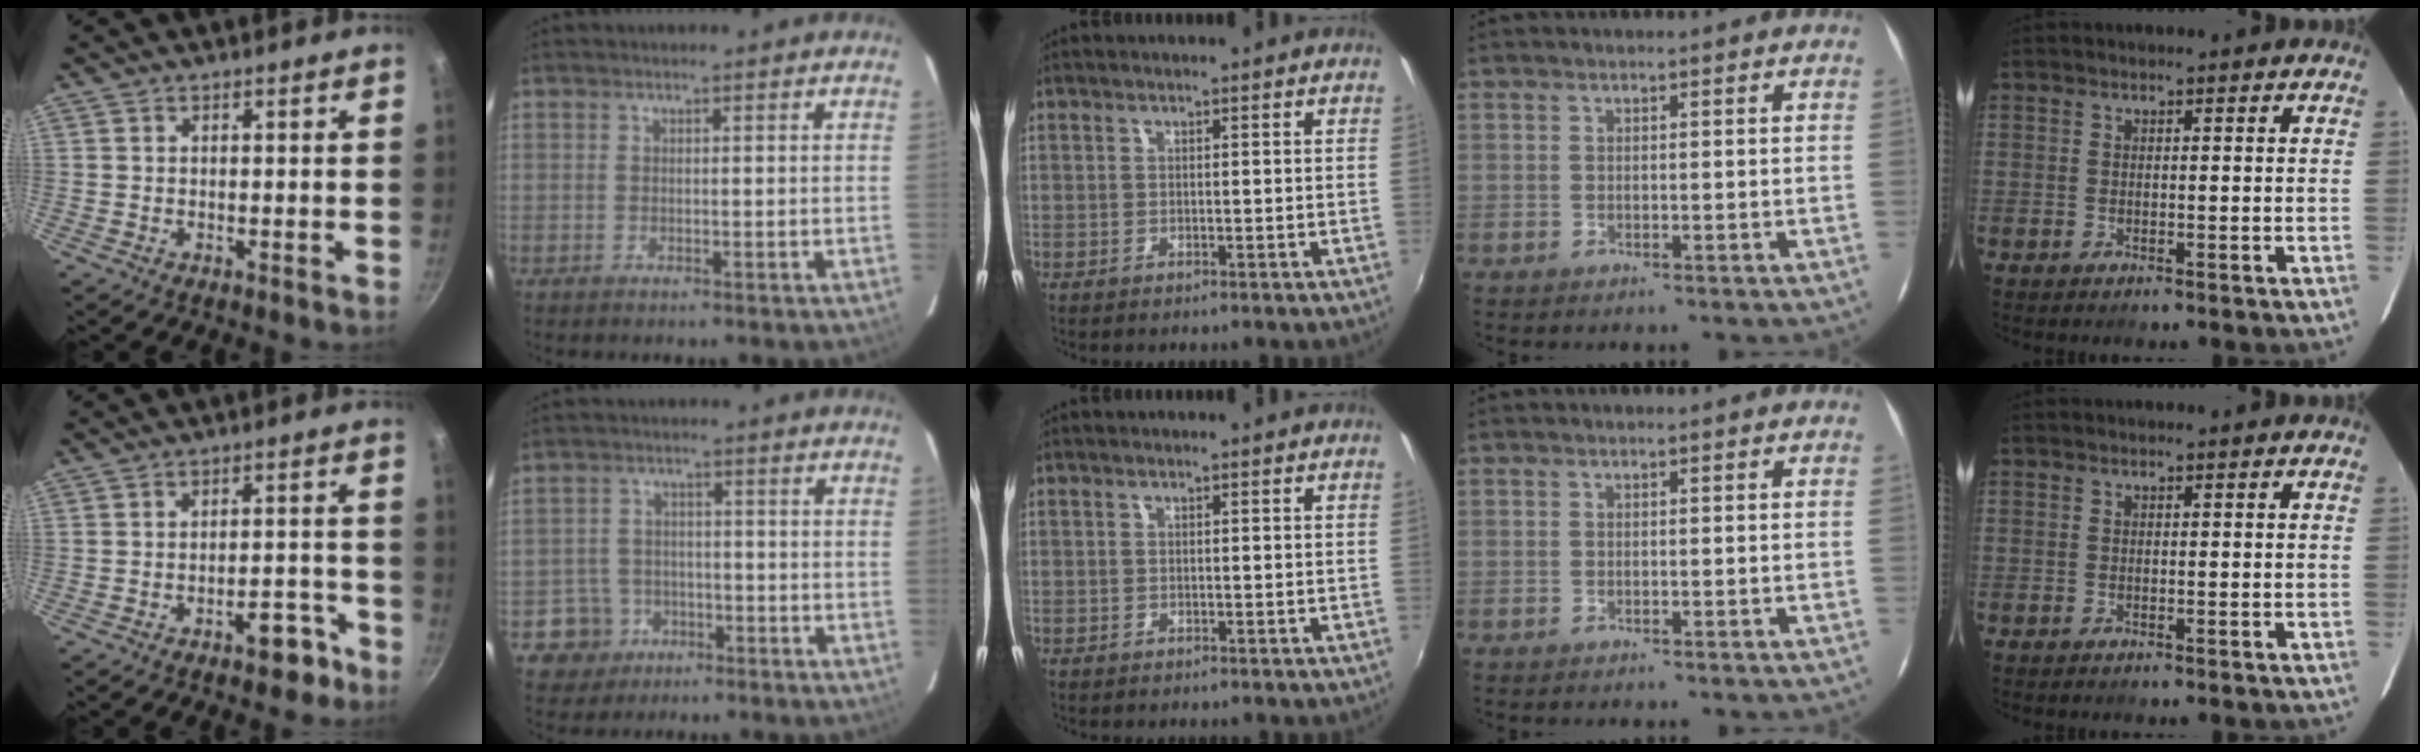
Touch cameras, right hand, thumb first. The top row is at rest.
{"thumb": {"total": 6.4, "force": [-4.1, 2.9, 3.9], "torque": [-0.026, 0.045, -0.043]}, "index": {"total": 6.4, "force": [-3.0, 5.6, 0.4], "torque": [-0.026, 0.022, -0.046]}, "middle": {"total": 0.7, "force": [-0.5, 0.4, 0.0], "torque": [-0.003, 0.002, -0.009]}}